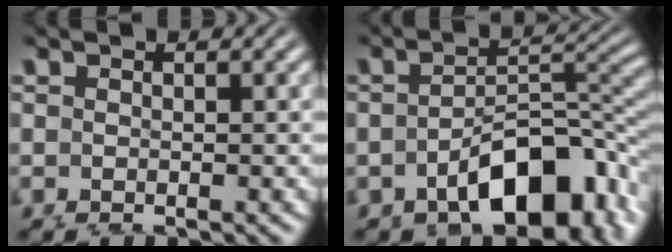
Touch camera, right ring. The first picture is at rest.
{"total": 7.0, "force": [-3.0, 3.5, 5.2], "torque": [-0.054, -0.017, -0.032]}